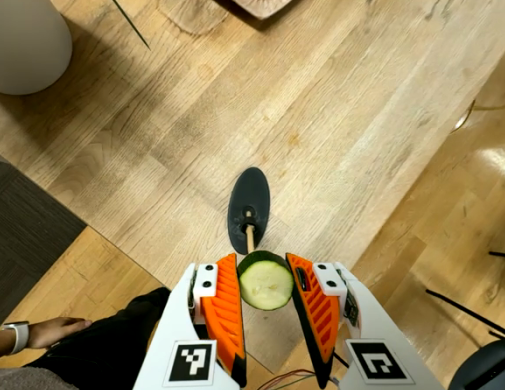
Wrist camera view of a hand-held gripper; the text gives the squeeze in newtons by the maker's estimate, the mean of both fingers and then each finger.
{"total": 7.9, "left": 7.5, "right": 8.3}